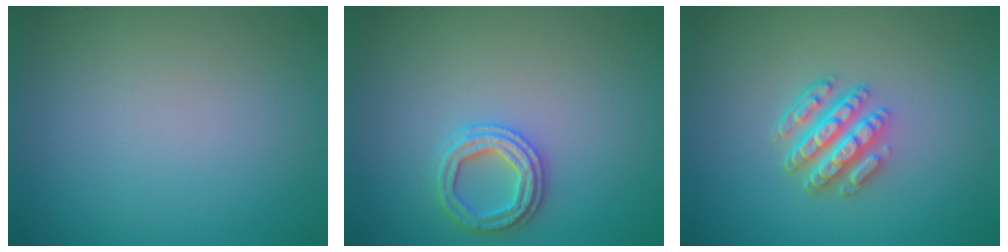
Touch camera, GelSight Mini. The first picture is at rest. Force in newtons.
{"total": 2.7, "press": 2.7, "slide": 0.5}
{"total": 4.7, "press": 3.5, "slide": 3.1}